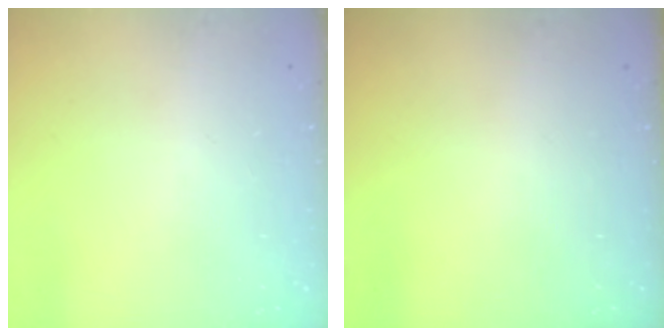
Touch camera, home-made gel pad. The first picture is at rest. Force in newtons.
{"total": 0.0}